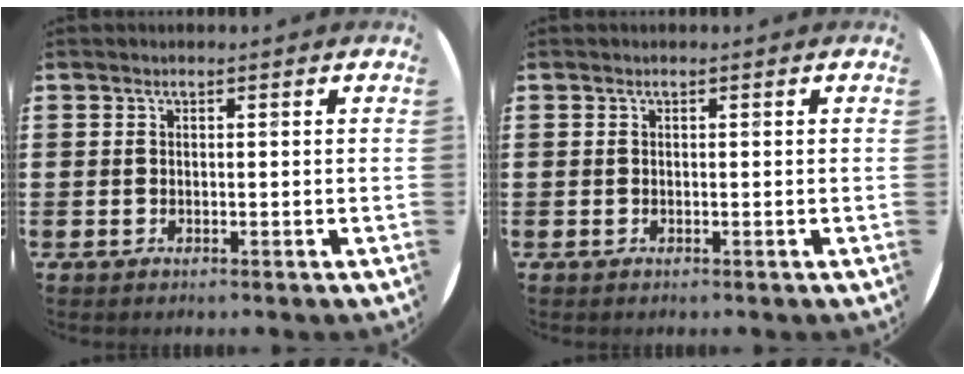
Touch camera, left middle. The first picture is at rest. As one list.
[{"total": 0.0}]